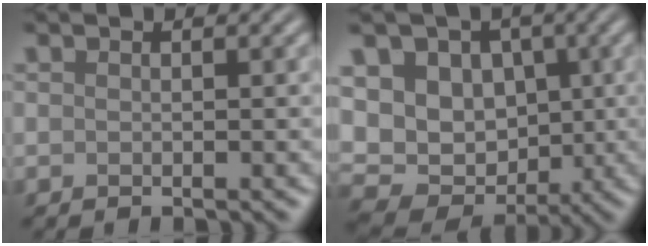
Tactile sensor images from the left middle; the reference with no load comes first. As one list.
[{"total": 12.2, "force": [1.6, 10.0, 6.7], "torque": [-0.104, 0.026, 0.004]}]